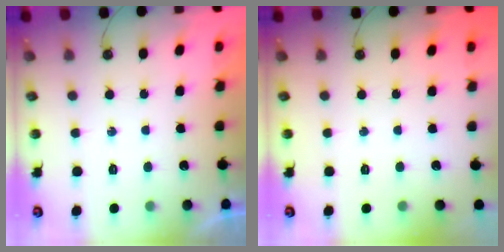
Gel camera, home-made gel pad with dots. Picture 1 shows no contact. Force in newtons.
{"total": 0.0}